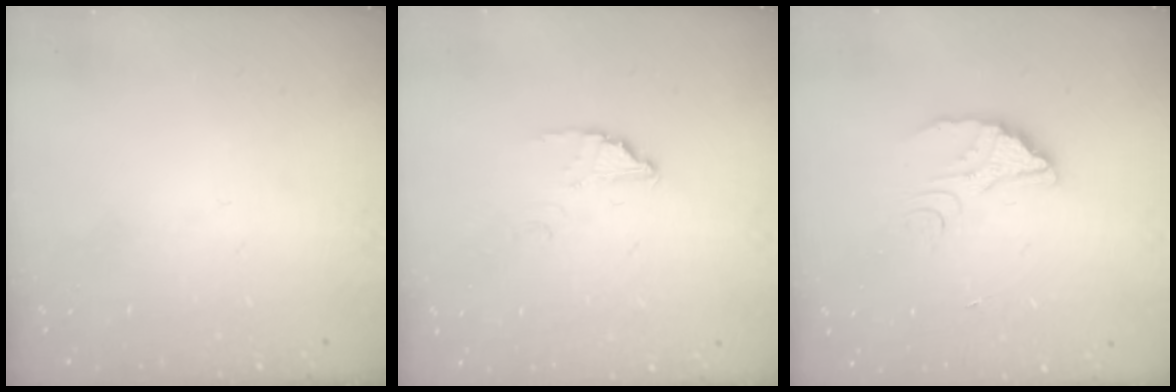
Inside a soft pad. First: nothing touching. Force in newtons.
{"total": 2.8, "press": 2.8, "slide": 0.1}
{"total": 3.8, "press": 3.8, "slide": 0.3}